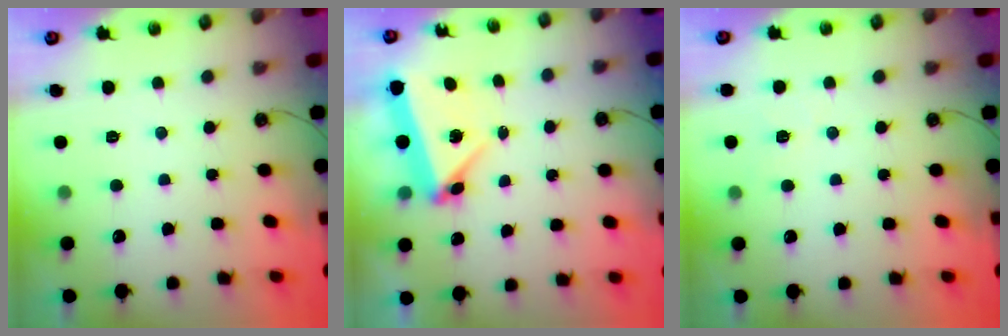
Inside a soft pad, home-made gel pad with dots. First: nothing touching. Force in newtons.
{"total": 5.5, "press": 5.5, "slide": 0.4}
{"total": 3.2, "press": 3.1, "slide": 0.7}